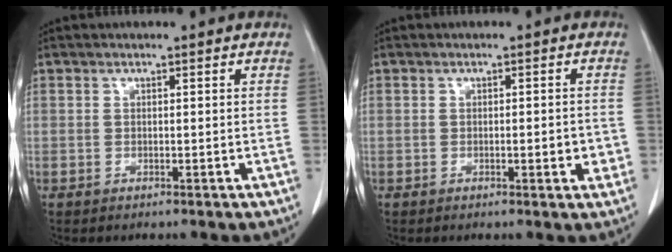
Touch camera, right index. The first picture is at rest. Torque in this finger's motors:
{"motor_torque": [0.36, -0.15, 0.04, 0.01]}